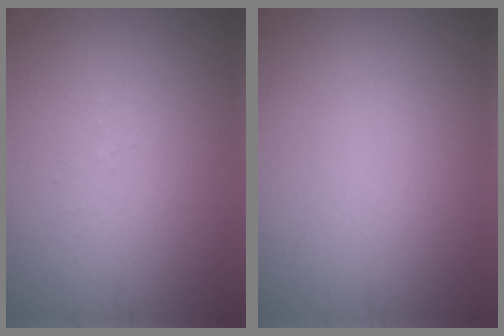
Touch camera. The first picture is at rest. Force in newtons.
{"total": 0.0}